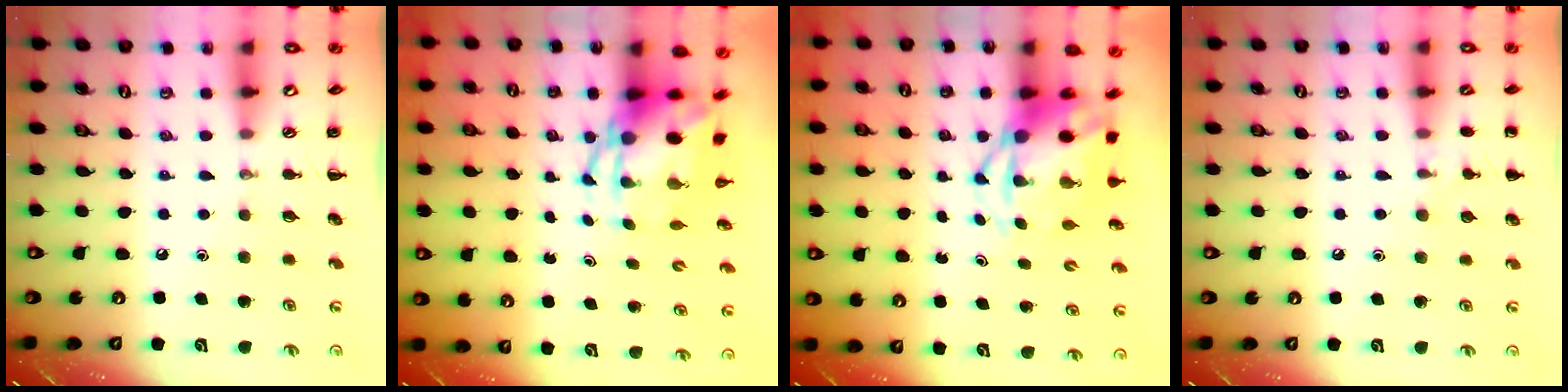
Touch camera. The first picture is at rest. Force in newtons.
{"total": 5.6, "press": 5.4, "slide": 1.6}
{"total": 6.3, "press": 6.1, "slide": 1.7}
{"total": 6.6, "press": 6.4, "slide": 1.9}